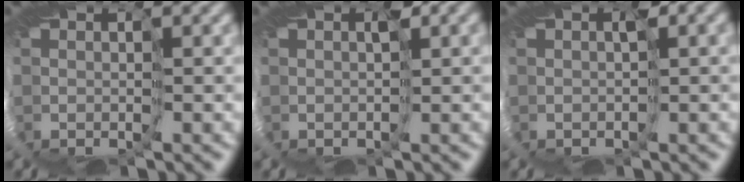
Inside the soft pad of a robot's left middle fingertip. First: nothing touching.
{"total": 2.7, "force": [0.7, 1.3, 2.3], "torque": [-0.031, 0.007, 0.009]}
{"total": 2.7, "force": [0.5, 1.4, 2.3], "torque": [-0.030, 0.007, 0.007]}